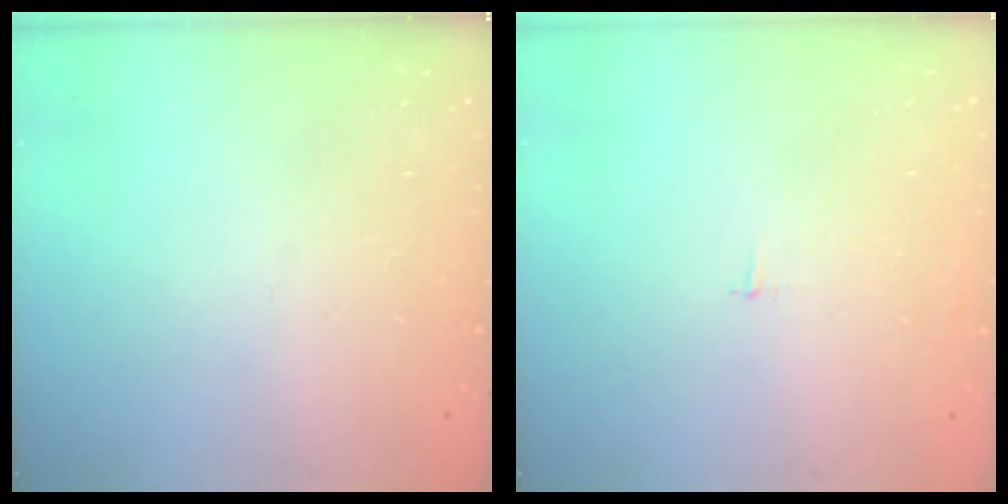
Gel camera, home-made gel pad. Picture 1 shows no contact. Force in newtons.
{"total": 2.1, "press": 2.1, "slide": 0.2}